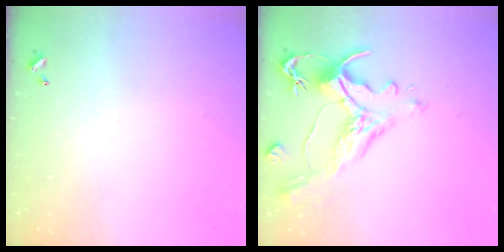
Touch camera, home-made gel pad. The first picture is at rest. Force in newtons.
{"total": 1.6, "press": 0.3, "slide": 1.5}